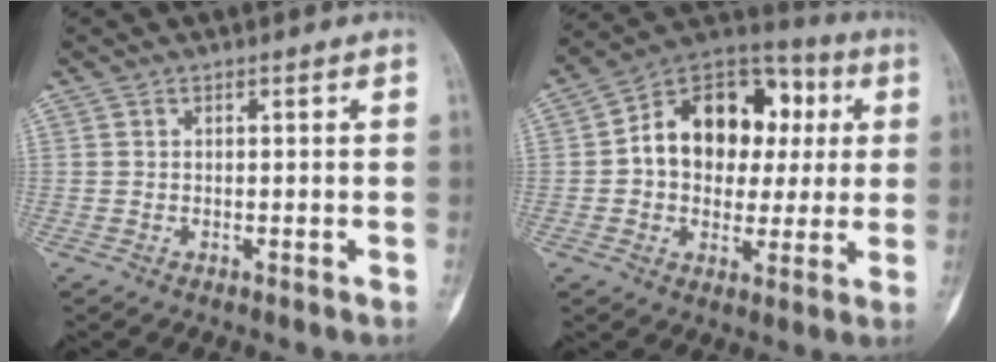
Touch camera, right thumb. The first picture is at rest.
{"total": 19.0, "force": [2.6, 13.7, 12.9], "torque": [-0.149, 0.030, 0.036]}